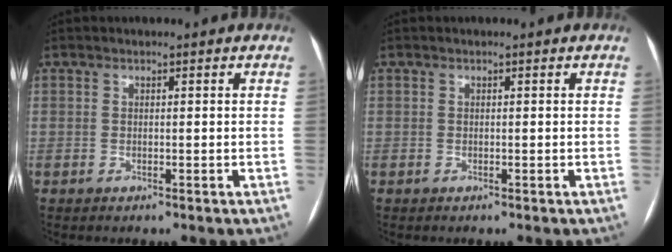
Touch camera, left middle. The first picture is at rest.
{"total": 0.0}